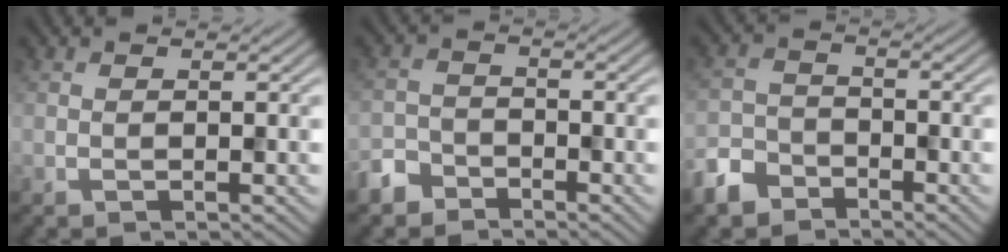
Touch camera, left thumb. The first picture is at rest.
{"total": 3.6, "force": [-2.9, 2.0, 0.8], "torque": [-0.017, 0.000, -0.070]}
{"total": 5.0, "force": [-3.9, 2.8, 1.5], "torque": [-0.040, -0.003, -0.091]}